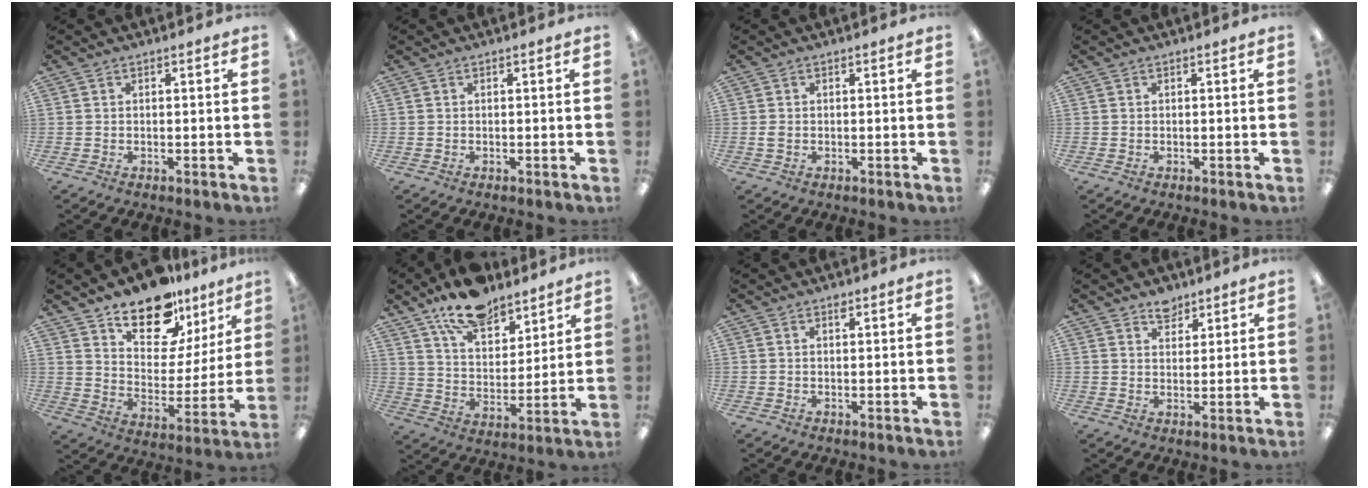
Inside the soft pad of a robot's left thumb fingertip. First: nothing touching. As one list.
[{"total": 0.0}, {"total": 1.3, "force": [0.0, 0.9, 1.0], "torque": [-0.019, 0.003, -0.001]}, {"total": 0.0}, {"total": 15.3, "force": [12.0, 7.3, 6.0], "torque": [-0.097, -0.087, 0.217]}, {"total": 13.7, "force": [11.1, 6.0, 5.4], "torque": [-0.085, -0.066, 0.203]}, {"total": 1.0, "force": [0.7, 0.4, 0.5], "torque": [-0.004, -0.001, 0.011]}, {"total": 4.5, "force": [3.7, 2.4, 0.9], "torque": [-0.003, -0.021, 0.066]}]